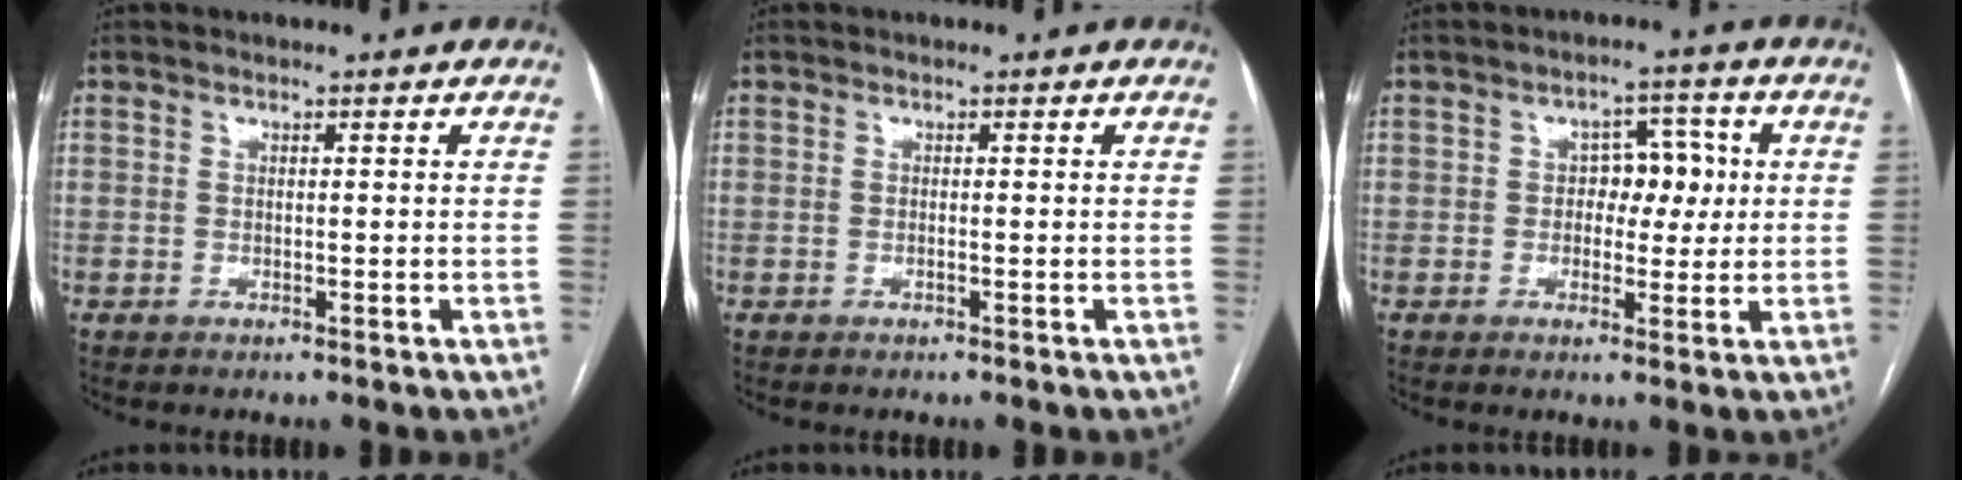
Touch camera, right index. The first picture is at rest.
{"total": 0.0}
{"total": 5.4, "force": [0.4, 3.4, 4.2], "torque": [-0.053, 0.018, 0.007]}